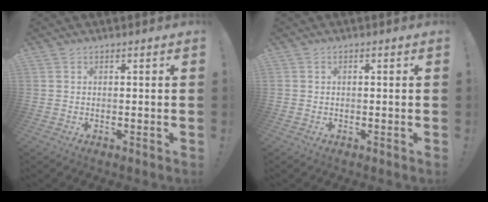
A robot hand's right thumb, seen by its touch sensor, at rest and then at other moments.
{"total": 0.6, "force": [-0.2, 0.5, 0.3], "torque": [-0.012, 0.006, -0.002]}